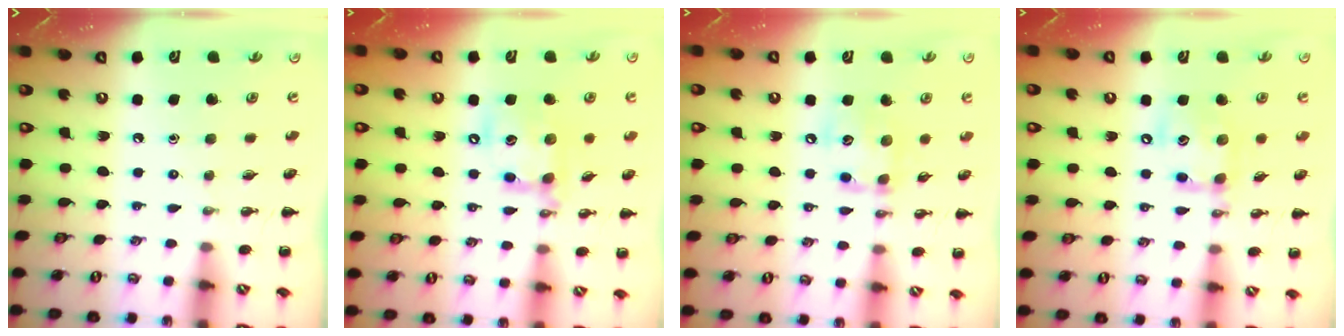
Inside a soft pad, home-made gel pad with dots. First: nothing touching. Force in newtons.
{"total": 14.6, "press": 14.4, "slide": 2.5}
{"total": 10.7, "press": 10.7, "slide": 0.6}
{"total": 12.2, "press": 12.1, "slide": 1.8}